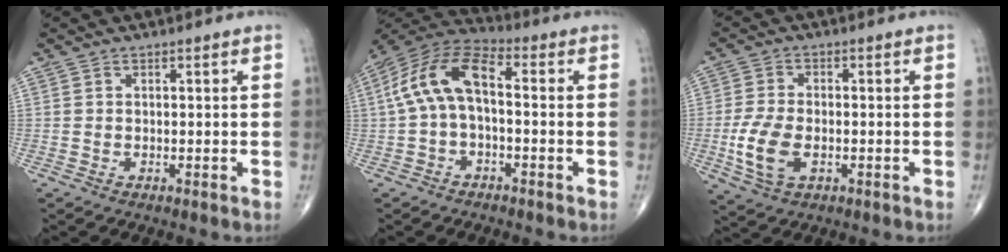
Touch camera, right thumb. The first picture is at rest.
{"total": 11.7, "force": [0.1, 5.9, 10.1], "torque": [-0.199, 0.044, -0.011]}
{"total": 8.2, "force": [-2.0, 4.5, 6.5], "torque": [-0.140, 0.000, -0.035]}